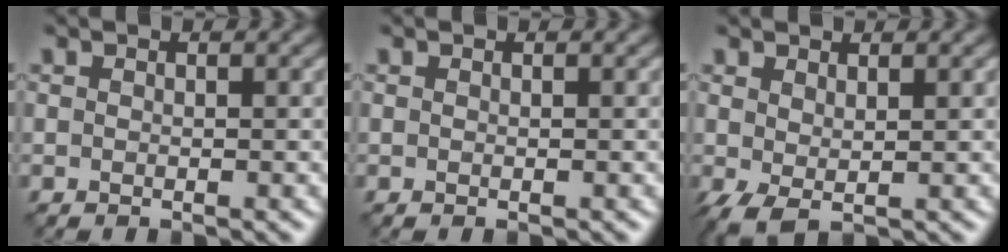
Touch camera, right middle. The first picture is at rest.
{"total": 0.0}
{"total": 1.7, "force": [0.1, 0.3, 1.7], "torque": [-0.042, -0.002, 0.002]}